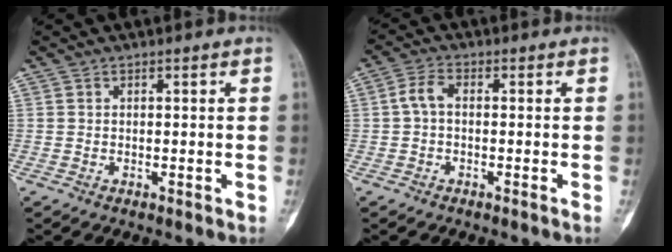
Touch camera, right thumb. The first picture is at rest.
{"total": 3.3, "force": [-0.3, 1.5, 2.9], "torque": [-0.062, 0.008, -0.014]}